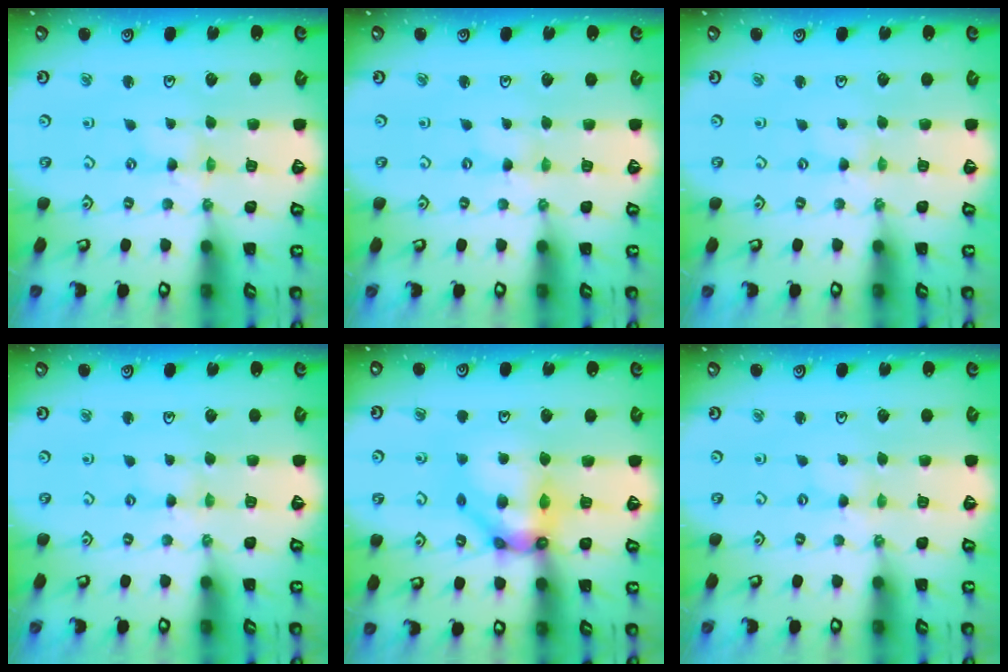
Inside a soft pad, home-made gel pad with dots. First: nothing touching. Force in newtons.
{"total": 0.0}
{"total": 1.0, "press": 1.0, "slide": 0.2}
{"total": 2.4, "press": 2.4, "slide": 0.4}
{"total": 12.4, "press": 12.4, "slide": 1.3}
{"total": 0.9, "press": 0.9, "slide": 0.1}